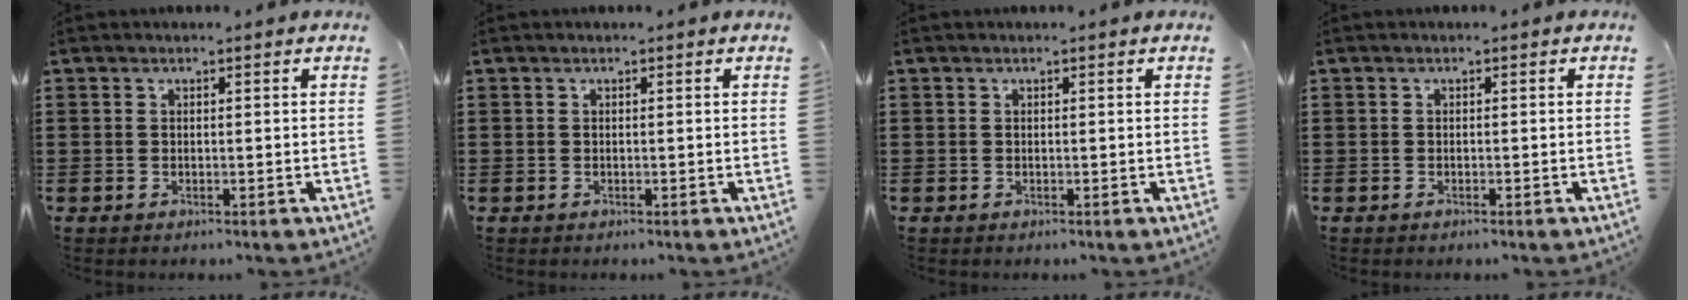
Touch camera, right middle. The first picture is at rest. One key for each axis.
{"total": 0.0}
{"total": 0.0}
{"total": 0.0}